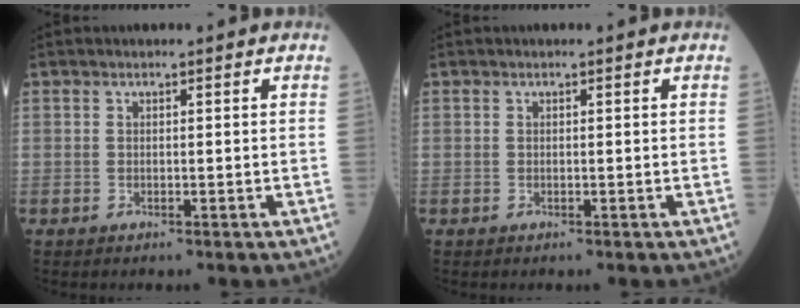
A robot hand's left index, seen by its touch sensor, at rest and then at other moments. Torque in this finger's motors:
{"motor_torque": [0.00, 0.00, 0.00, 0.00]}